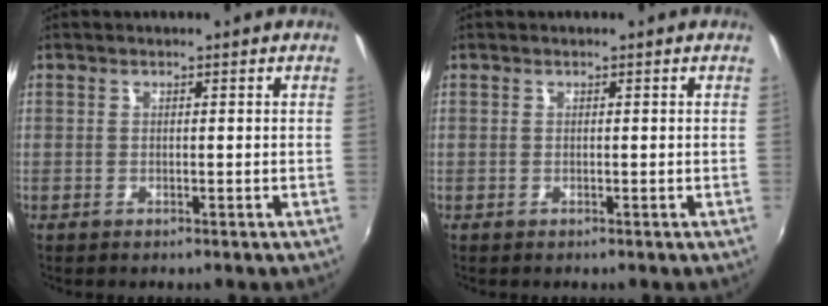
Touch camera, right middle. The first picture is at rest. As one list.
[{"total": 0.0}]